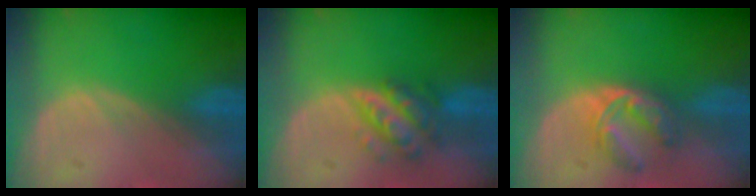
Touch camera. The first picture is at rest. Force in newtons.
{"total": 5.6, "press": 5.2, "slide": 2.1}
{"total": 5.3, "press": 5.1, "slide": 1.3}